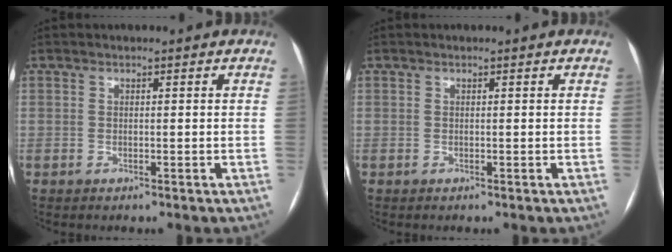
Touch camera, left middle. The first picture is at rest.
{"total": 0.0}